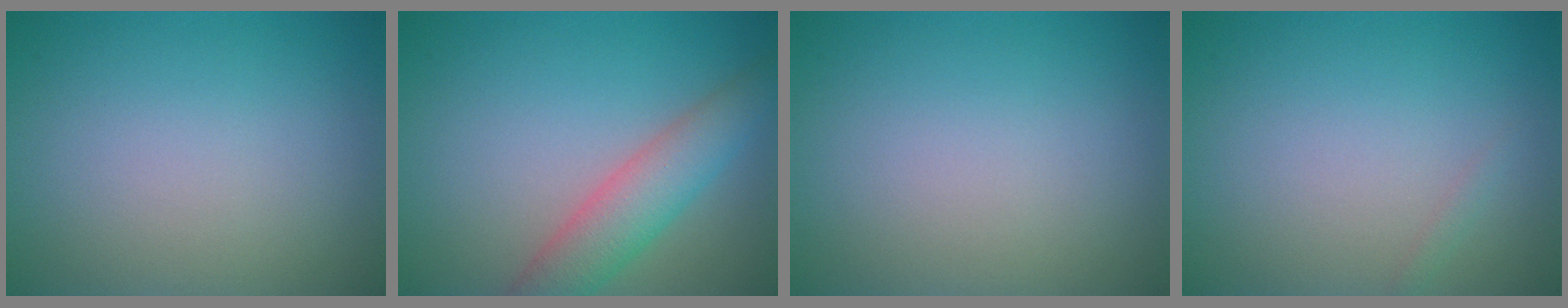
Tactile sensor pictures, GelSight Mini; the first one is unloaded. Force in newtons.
{"total": 4.6, "press": 4.6, "slide": 0.2}
{"total": 0.0}
{"total": 0.5, "press": 0.5, "slide": 0.0}